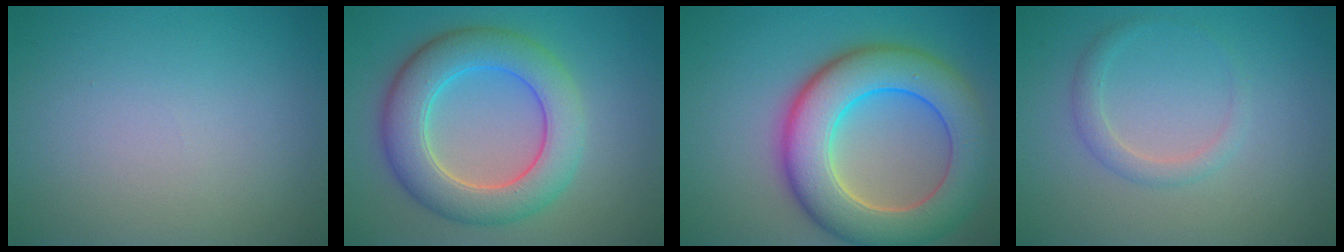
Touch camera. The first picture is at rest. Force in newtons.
{"total": 7.6, "press": 7.6, "slide": 0.5}
{"total": 10.5, "press": 10.5, "slide": 0.6}
{"total": 1.7, "press": 1.7, "slide": 0.1}